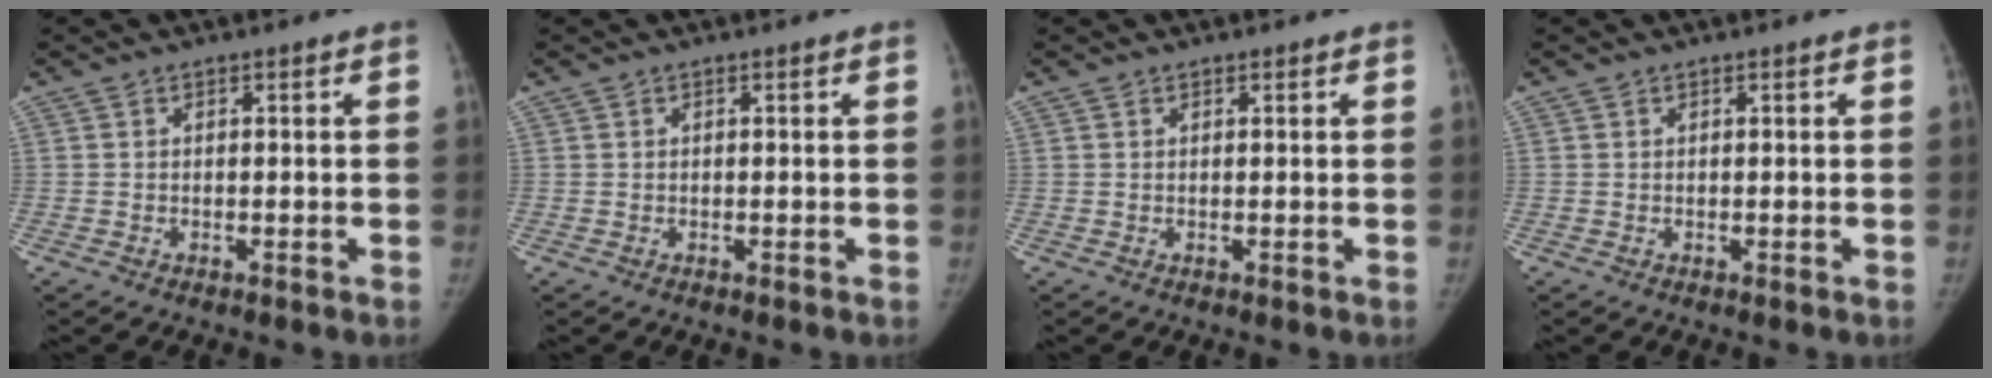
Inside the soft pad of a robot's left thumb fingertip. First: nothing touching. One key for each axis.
{"total": 0.0}
{"total": 0.0}
{"total": 0.0}